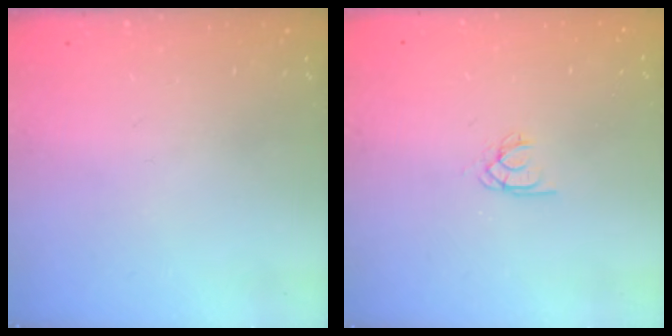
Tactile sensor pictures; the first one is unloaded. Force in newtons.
{"total": 1.9, "press": 1.9, "slide": 0.2}